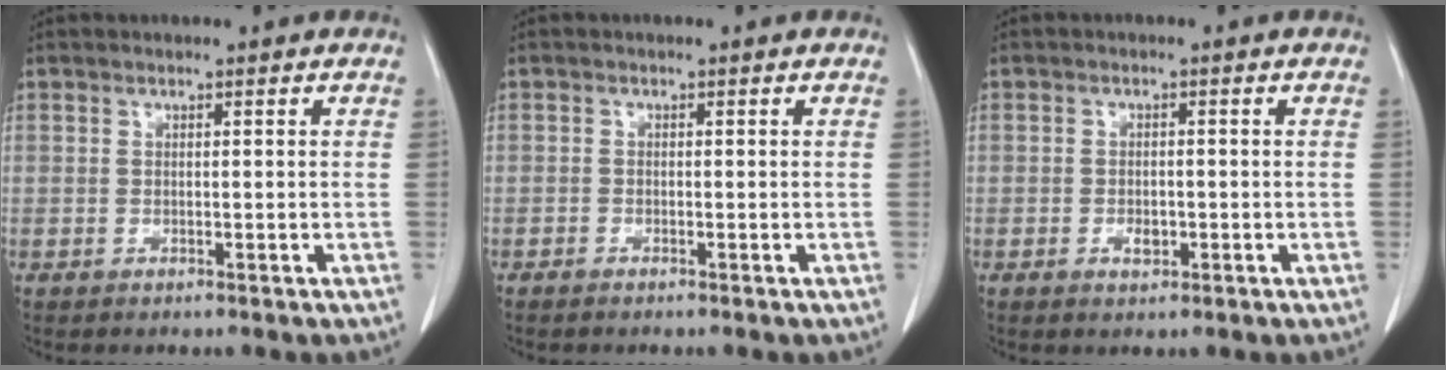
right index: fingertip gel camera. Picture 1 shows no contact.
{"total": 1.0, "force": [-0.7, 0.6, 0.5], "torque": [-0.014, 0.000, -0.011]}
{"total": 2.7, "force": [-1.0, 1.7, 1.9], "torque": [-0.031, 0.005, -0.009]}